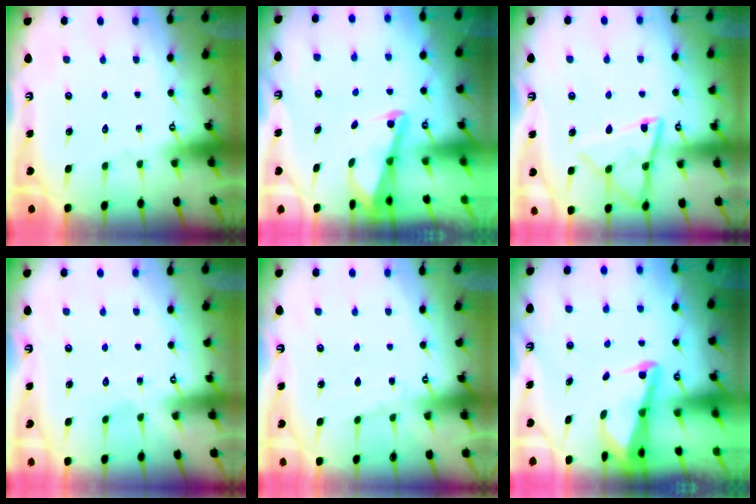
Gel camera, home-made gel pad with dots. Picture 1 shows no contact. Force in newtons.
{"total": 2.1, "press": 2.1, "slide": 0.4}
{"total": 12.5, "press": 12.4, "slide": 1.2}
{"total": 3.4, "press": 3.3, "slide": 0.4}
{"total": 2.5, "press": 2.5, "slide": 0.4}
{"total": 2.7, "press": 2.6, "slide": 0.6}